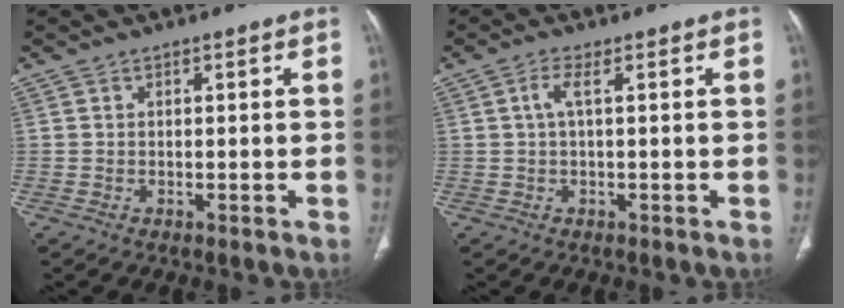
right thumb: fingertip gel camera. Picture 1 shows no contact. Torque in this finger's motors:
{"motor_torque": [-0.33, 0.45, -0.09, 0.16, 0.08]}